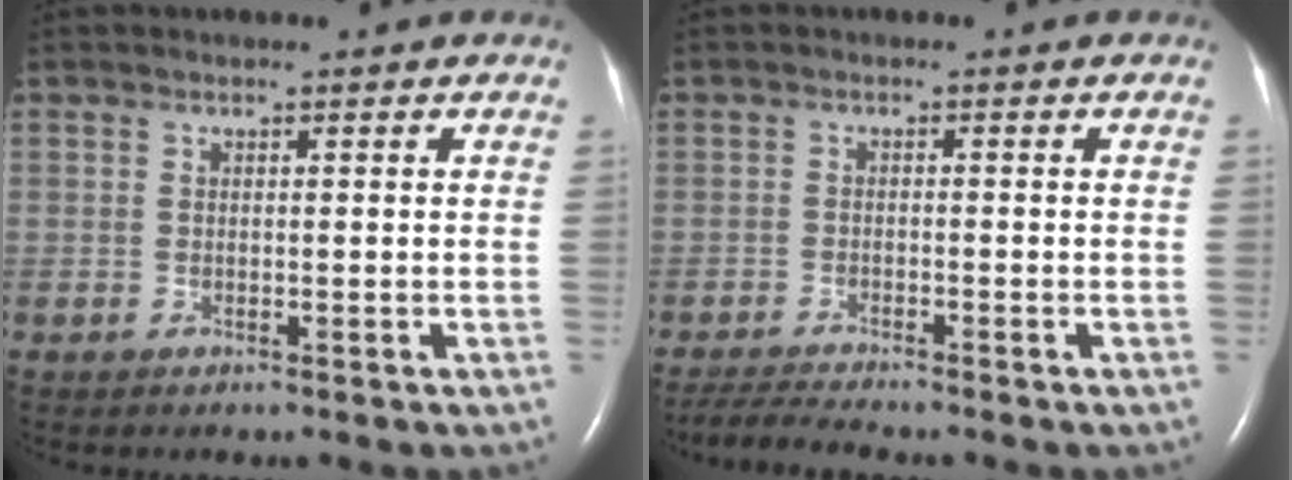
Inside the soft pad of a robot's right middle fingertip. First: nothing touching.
{"total": 4.4, "force": [-4.1, -0.6, 1.4], "torque": [-0.031, -0.021, -0.071]}